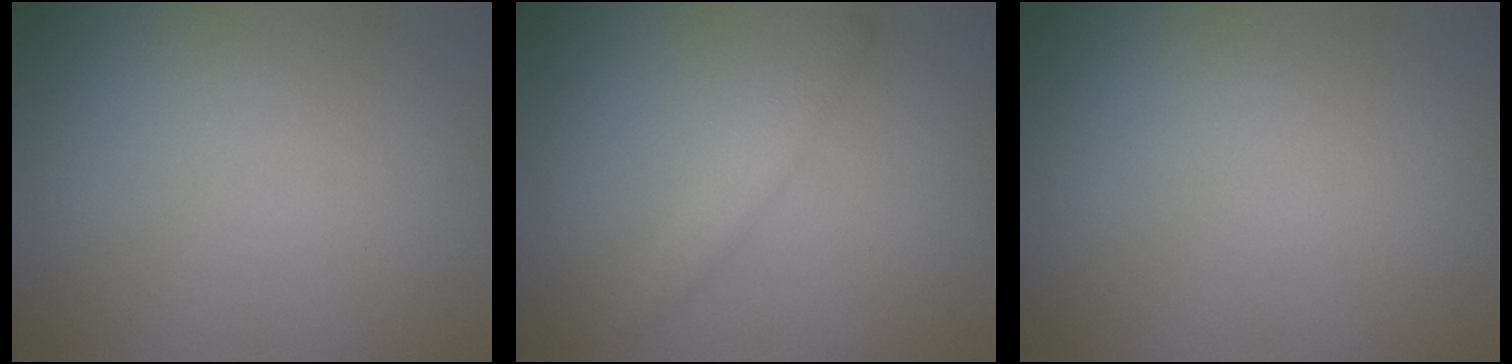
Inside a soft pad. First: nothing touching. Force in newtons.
{"total": 1.9, "press": 1.9, "slide": 0.2}
{"total": 0.0}